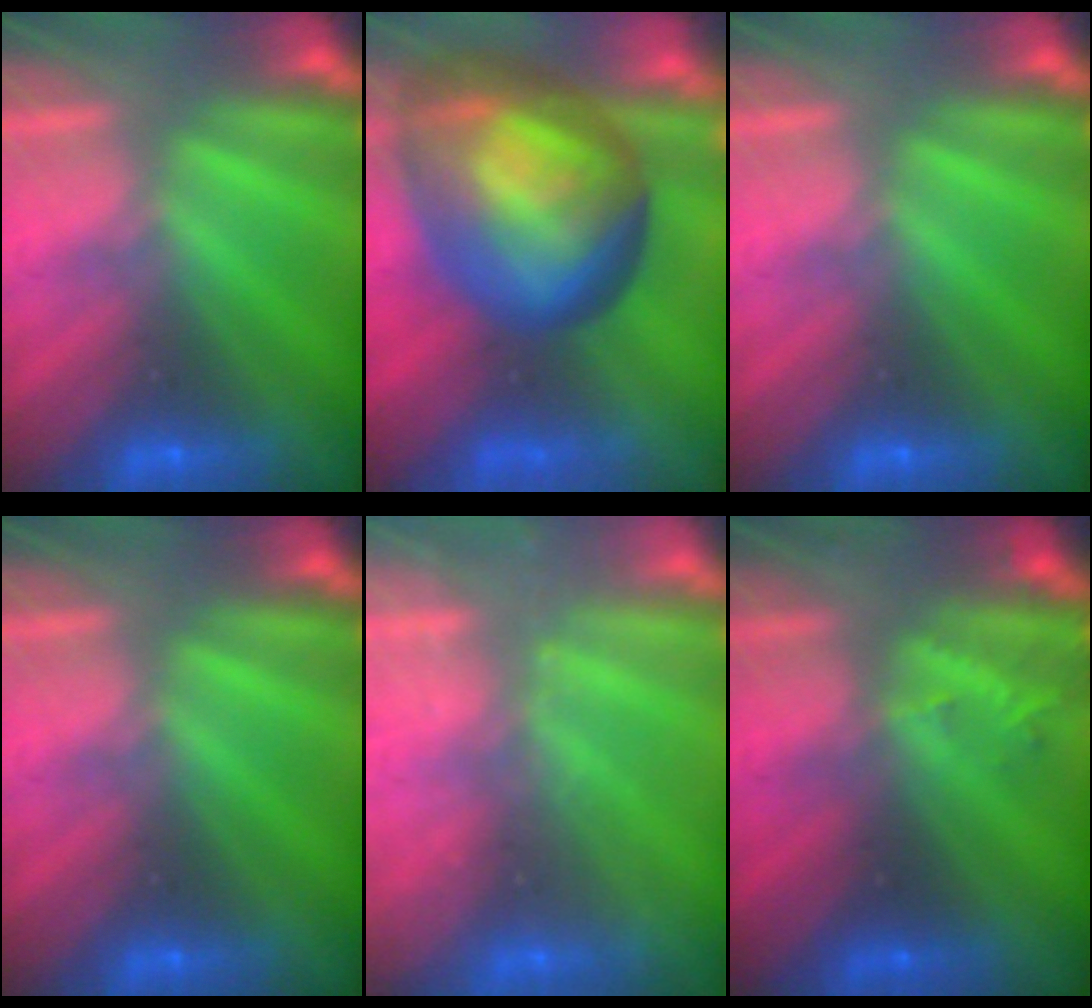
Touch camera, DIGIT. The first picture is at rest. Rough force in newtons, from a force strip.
{"total": 7.5}
{"total": 0.0}
{"total": 0.0}
{"total": 1.8}
{"total": 2.7}